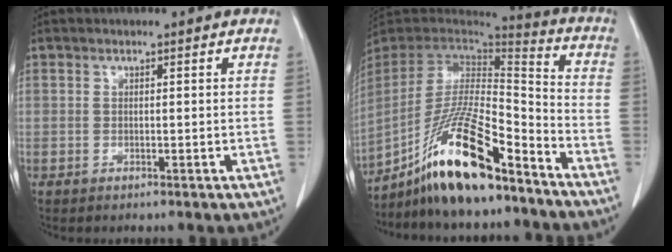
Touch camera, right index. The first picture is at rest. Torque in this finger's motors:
{"motor_torque": [1.26, -0.88, 0.67, 0.21]}